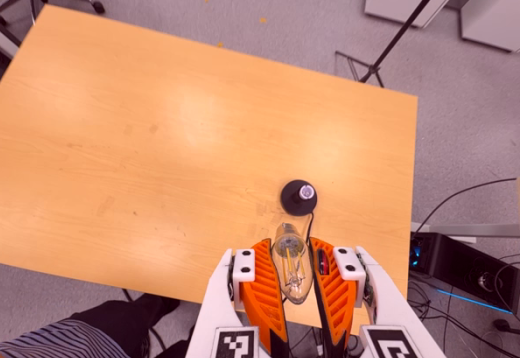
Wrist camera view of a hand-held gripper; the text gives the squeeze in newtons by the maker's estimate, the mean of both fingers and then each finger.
{"total": 21.2, "left": 25.0, "right": 17.5}